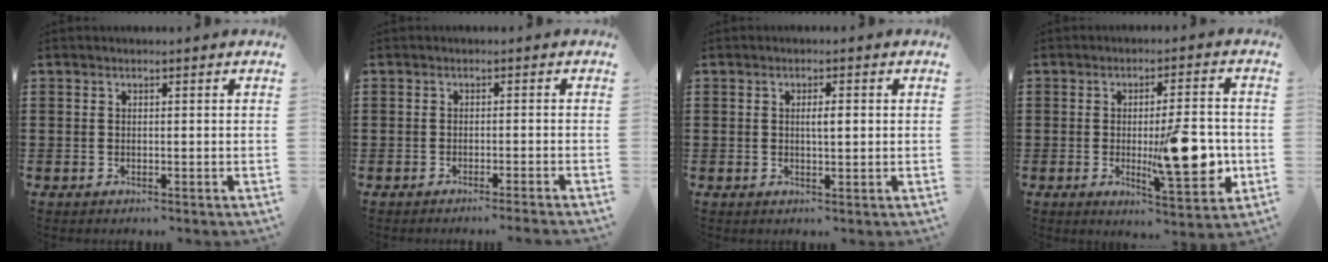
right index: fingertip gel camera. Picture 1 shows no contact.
{"total": 1.1, "force": [-1.0, -0.3, 0.5], "torque": [-0.009, -0.002, -0.019]}
{"total": 2.3, "force": [0.3, 0.6, 2.2], "torque": [-0.042, 0.002, 0.003]}
{"total": 12.2, "force": [-1.6, 3.4, 11.6], "torque": [-0.168, -0.016, -0.025]}